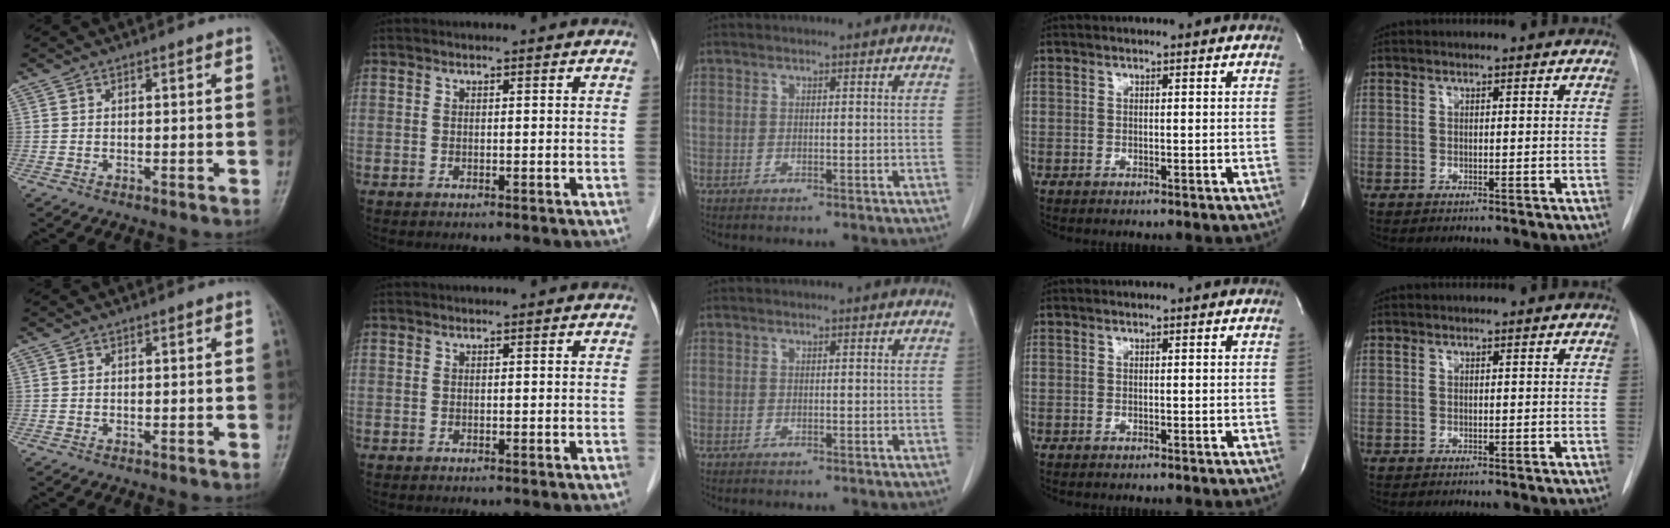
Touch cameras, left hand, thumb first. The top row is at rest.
{}